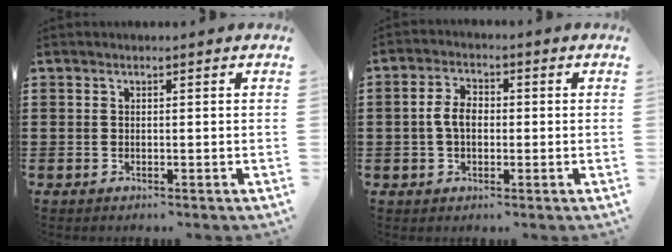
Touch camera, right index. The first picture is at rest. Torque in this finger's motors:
{"motor_torque": [0.33, -0.23, 0.12, 0.10]}